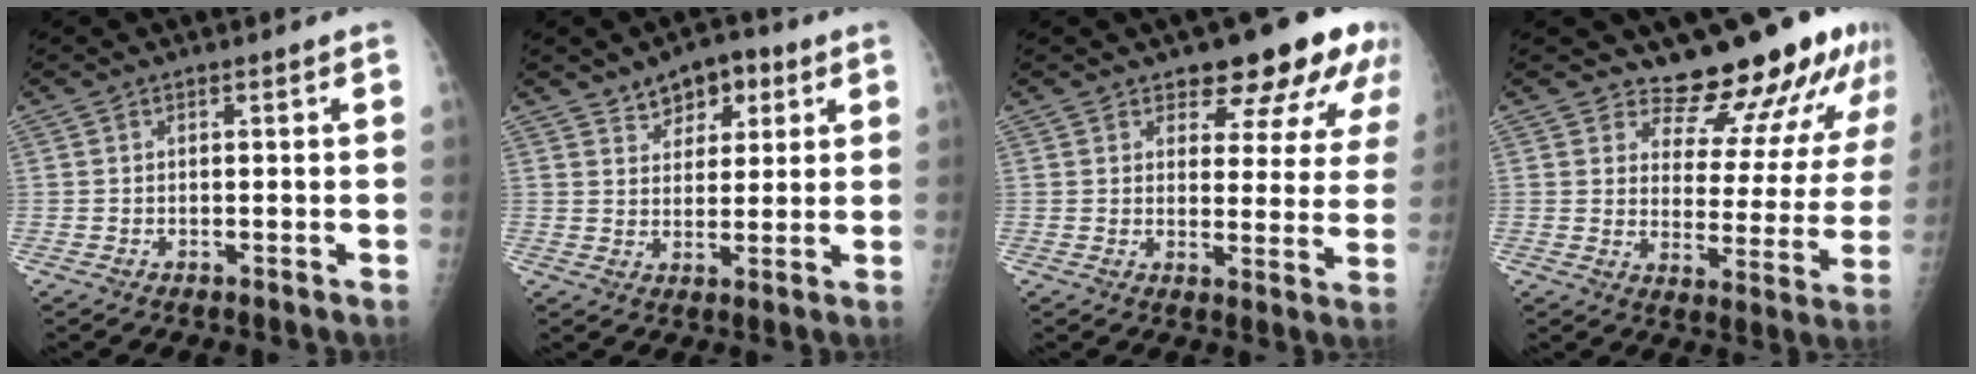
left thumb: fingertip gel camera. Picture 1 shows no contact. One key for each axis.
{"total": 7.5, "fx": 4.4, "fy": 4.7, "fz": 3.9, "tx": -0.023, "ty": -0.017, "tz": 0.065}
{"total": 13.5, "fx": 9.8, "fy": 5.8, "fz": 7.2, "tx": -0.034, "ty": -0.050, "tz": 0.105}
{"total": 15.8, "fx": 14.2, "fy": 5.0, "fz": 5.0, "tx": -0.016, "ty": -0.112, "tz": 0.176}